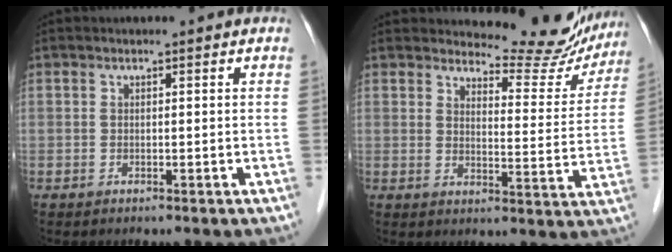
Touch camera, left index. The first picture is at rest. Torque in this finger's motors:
{"motor_torque": [0.97, -1.17, 0.24, 0.00]}